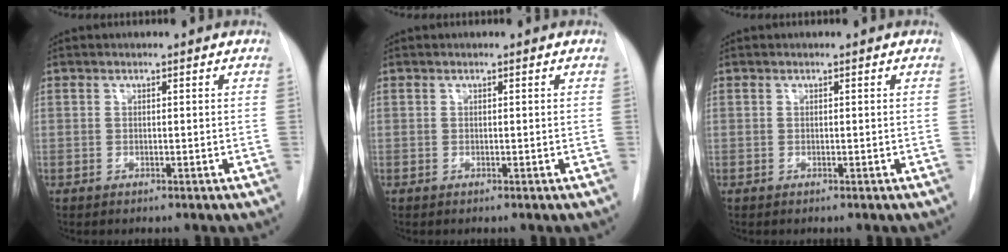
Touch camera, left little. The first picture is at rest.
{"total": 0.0}
{"total": 0.0}